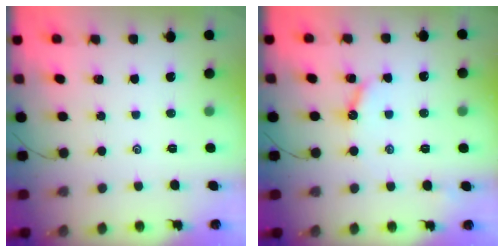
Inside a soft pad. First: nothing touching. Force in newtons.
{"total": 6.5, "press": 6.5, "slide": 0.5}